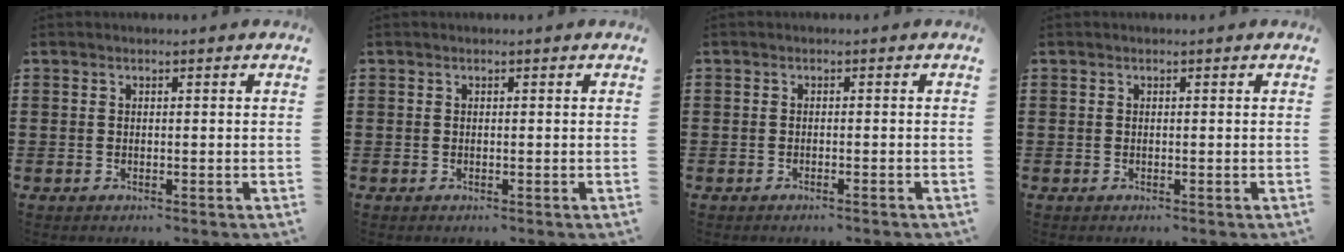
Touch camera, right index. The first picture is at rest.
{"total": 0.0}
{"total": 0.7, "force": [-0.6, 0.0, 0.2], "torque": [-0.006, -0.001, -0.013]}
{"total": 0.0}